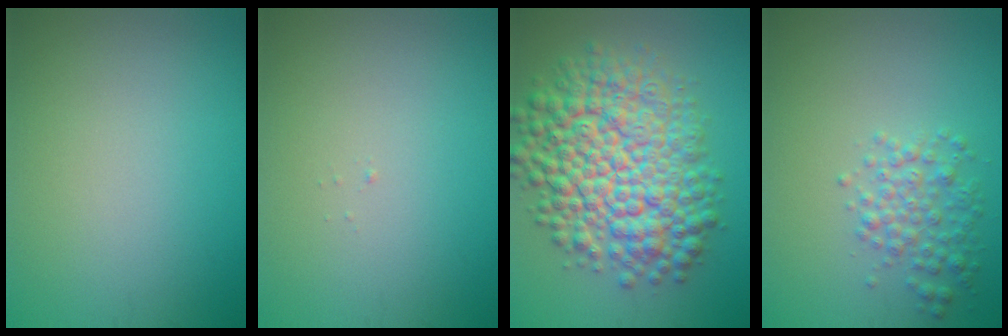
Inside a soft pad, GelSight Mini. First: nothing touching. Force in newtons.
{"total": 0.0}
{"total": 11.2, "press": 11.2, "slide": 0.3}
{"total": 2.6, "press": 2.6, "slide": 0.0}